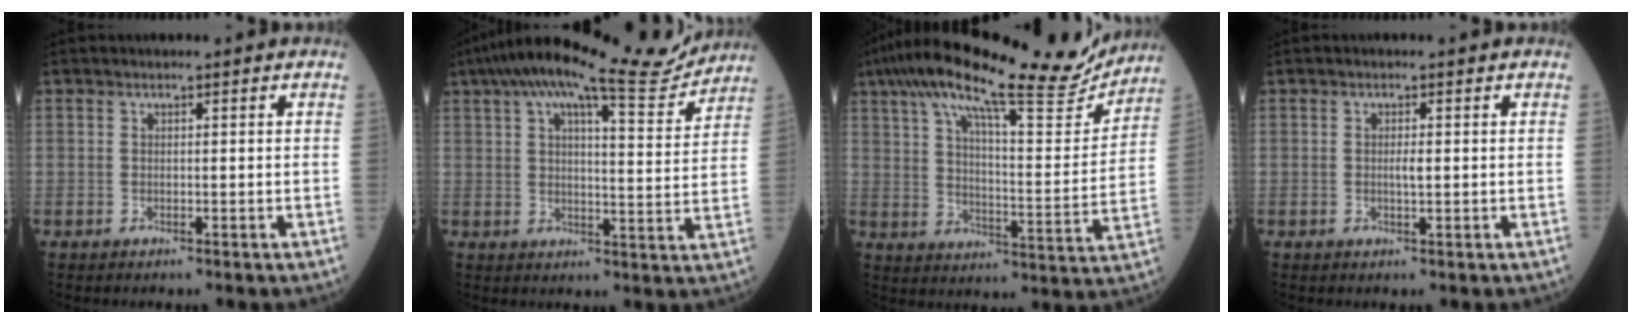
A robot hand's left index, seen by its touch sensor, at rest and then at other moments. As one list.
[{"total": 16.0, "force": [14.0, 1.7, 7.6], "torque": [-0.128, 0.015, 0.194]}, {"total": 23.5, "force": [19.4, 3.4, 12.8], "torque": [-0.213, 0.010, 0.274]}, {"total": 1.2, "force": [0.0, 0.2, 1.2], "torque": [-0.023, 0.000, 0.001]}]